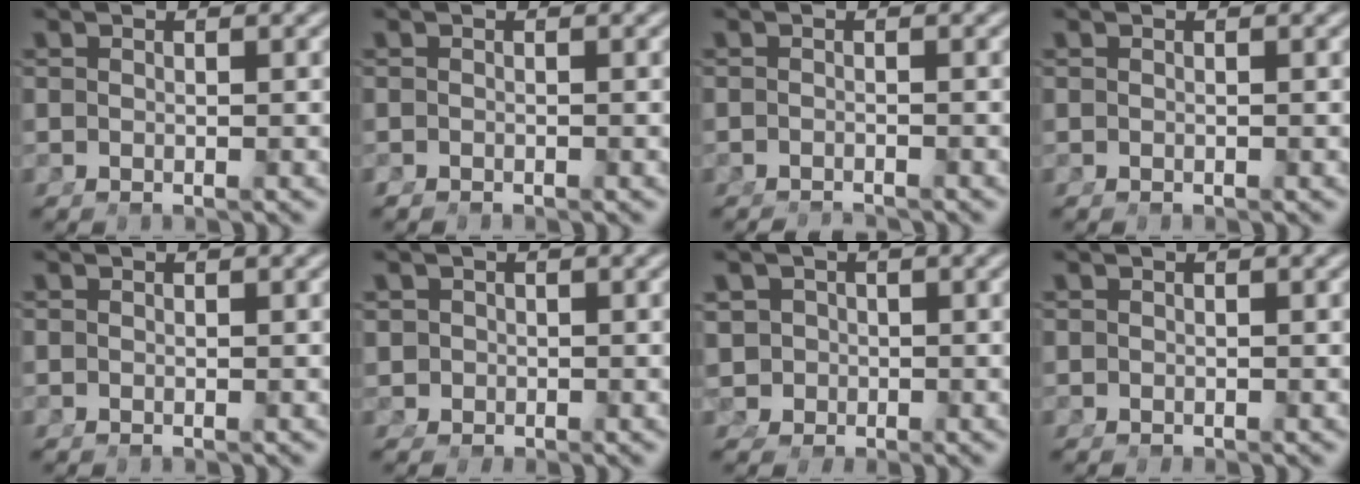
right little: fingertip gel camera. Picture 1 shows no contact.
{"total": 0.6, "force": [-0.6, 0.0, 0.1], "torque": [-0.004, -0.007, -0.008]}
{"total": 2.0, "force": [-2.0, 0.2, 0.1], "torque": [-0.009, -0.015, -0.025]}
{"total": 0.0}
{"total": 0.0}
{"total": 1.7, "force": [0.0, 1.7, 0.4], "torque": [-0.019, -0.010, 0.006]}
{"total": 6.1, "force": [-0.5, 5.7, 2.1], "torque": [-0.060, -0.028, -0.003]}
{"total": 0.0}